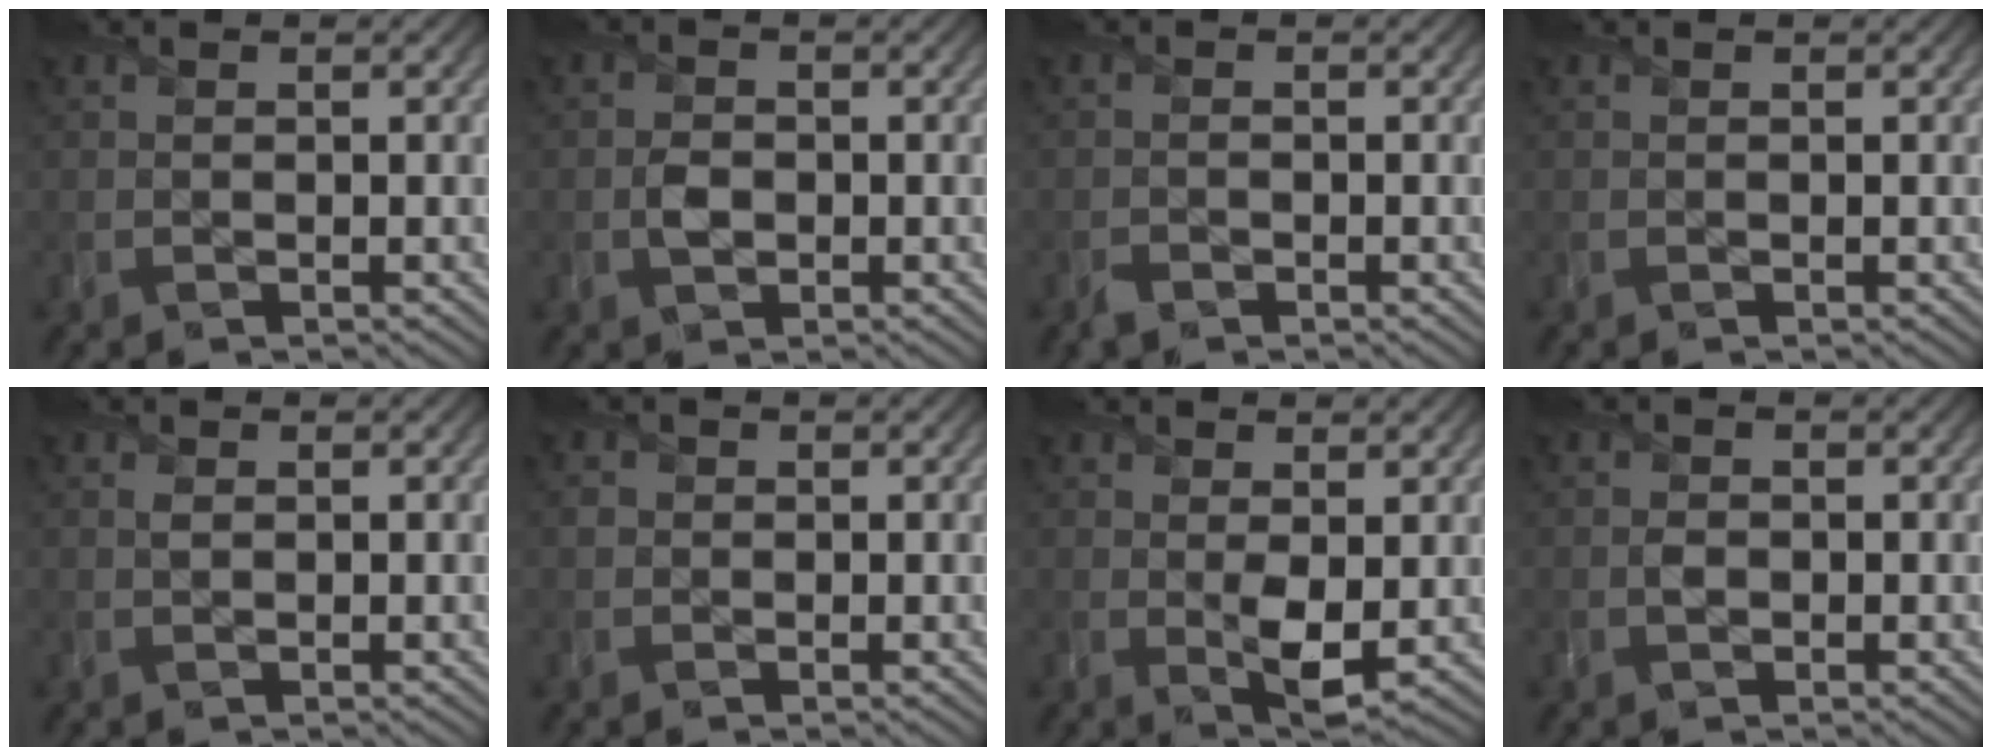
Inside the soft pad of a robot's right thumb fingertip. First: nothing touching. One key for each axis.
{"total": 1.8, "fx": -0.4, "fy": 1.5, "fz": 0.9, "tx": -0.020, "ty": -0.004, "tz": -0.011}
{"total": 1.0, "fx": -0.8, "fy": 0.5, "fz": 0.3, "tx": -0.004, "ty": -0.003, "tz": -0.017}
{"total": 0.0}
{"total": 0.6, "fx": 0.4, "fy": 0.3, "fz": 0.3, "tx": -0.010, "ty": 0.003, "tz": 0.007}
{"total": 1.1, "fx": 0.1, "fy": 1.1, "fz": 0.1, "tx": -0.002, "ty": 0.002, "tz": -0.001}
{"total": 3.0, "fx": 0.5, "fy": 1.4, "fz": 2.7, "tx": -0.056, "ty": -0.009, "tz": 0.014}
{"total": 1.0, "fx": -0.1, "fy": 0.9, "fz": 0.4, "tx": -0.007, "ty": -0.004, "tz": -0.006}